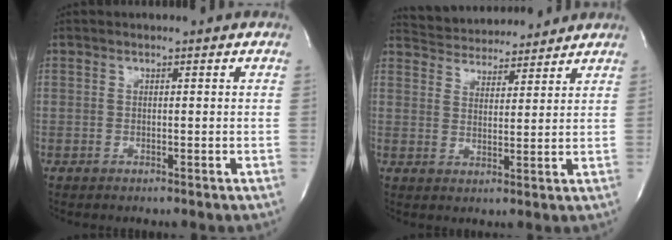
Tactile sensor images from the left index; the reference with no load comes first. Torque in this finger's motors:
{"motor_torque": [-0.42, -0.39, 0.24, 0.06]}